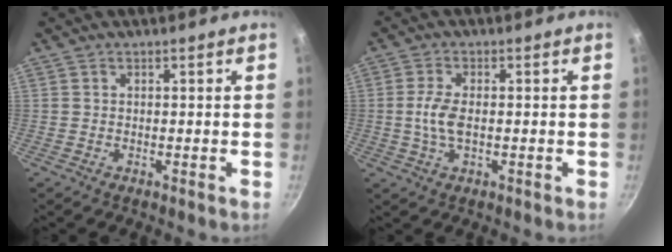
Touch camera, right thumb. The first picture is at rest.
{"total": 5.1, "force": [-0.3, 2.4, 4.4], "torque": [-0.098, 0.004, -0.008]}